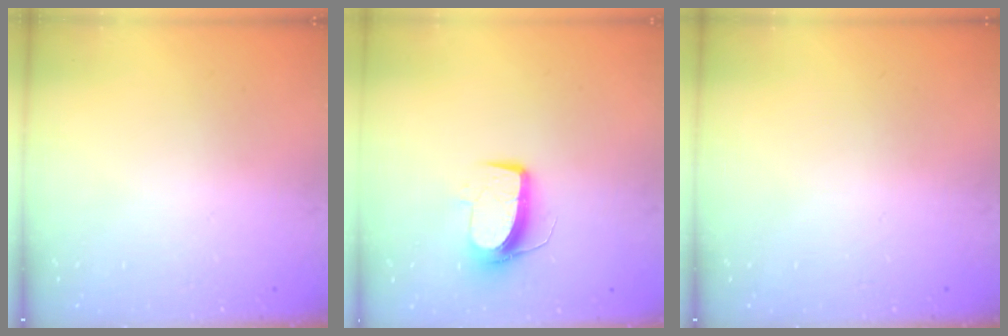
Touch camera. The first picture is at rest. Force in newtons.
{"total": 9.9, "press": 9.9, "slide": 0.4}
{"total": 0.0}